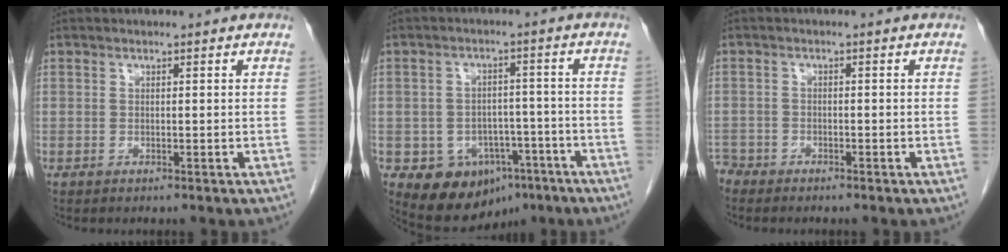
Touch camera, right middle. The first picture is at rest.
{"total": 10.4, "force": [-5.6, 7.3, 4.9], "torque": [-0.067, 0.018, -0.071]}
{"total": 2.8, "force": [-2.6, 1.0, 0.2], "torque": [-0.002, -0.001, -0.049]}